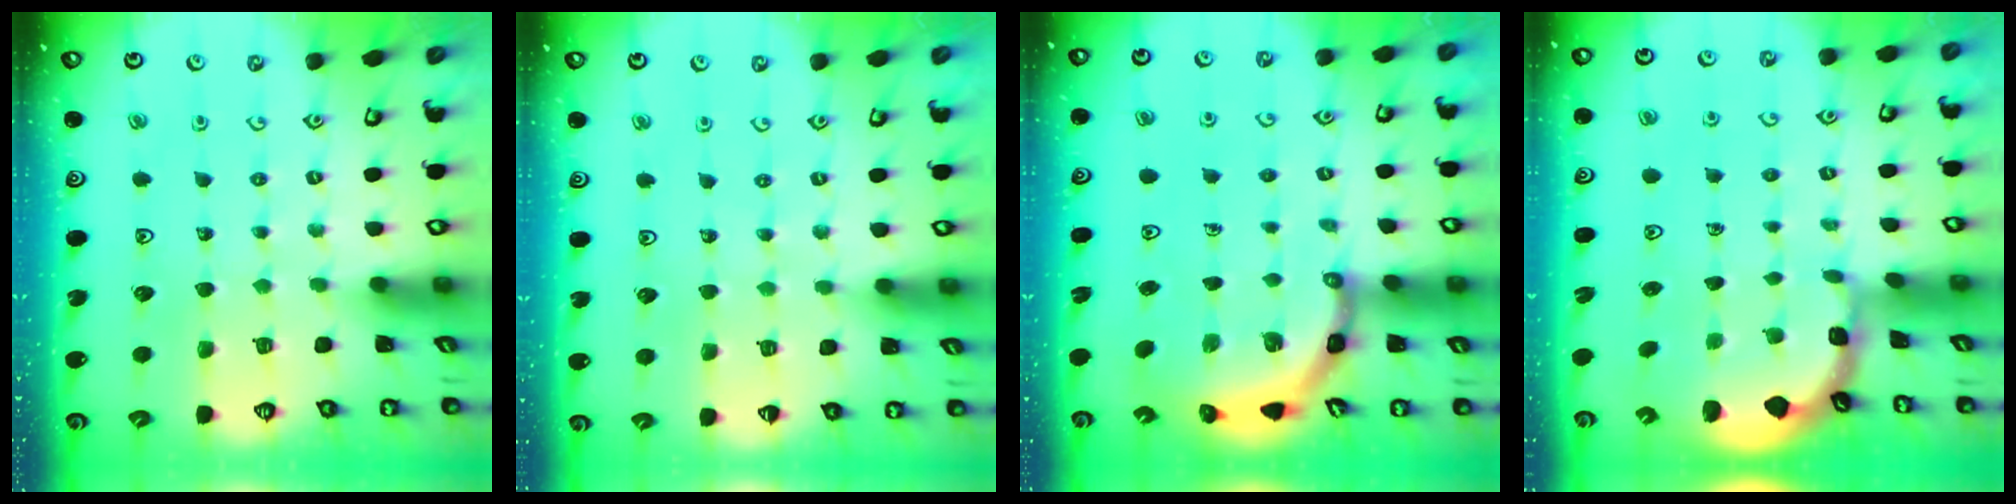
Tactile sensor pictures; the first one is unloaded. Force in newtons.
{"total": 3.0, "press": 2.9, "slide": 0.6}
{"total": 4.9, "press": 4.7, "slide": 1.4}
{"total": 0.8, "press": 0.8, "slide": 0.2}